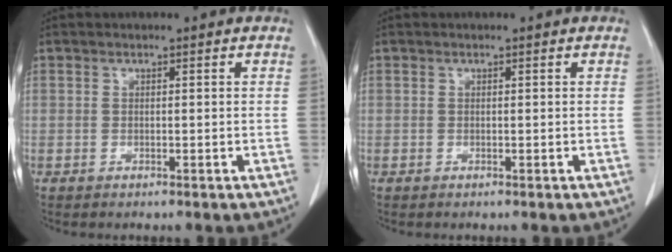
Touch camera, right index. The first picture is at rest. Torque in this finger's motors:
{"motor_torque": [0.06, -0.02, 0.04, 0.00]}